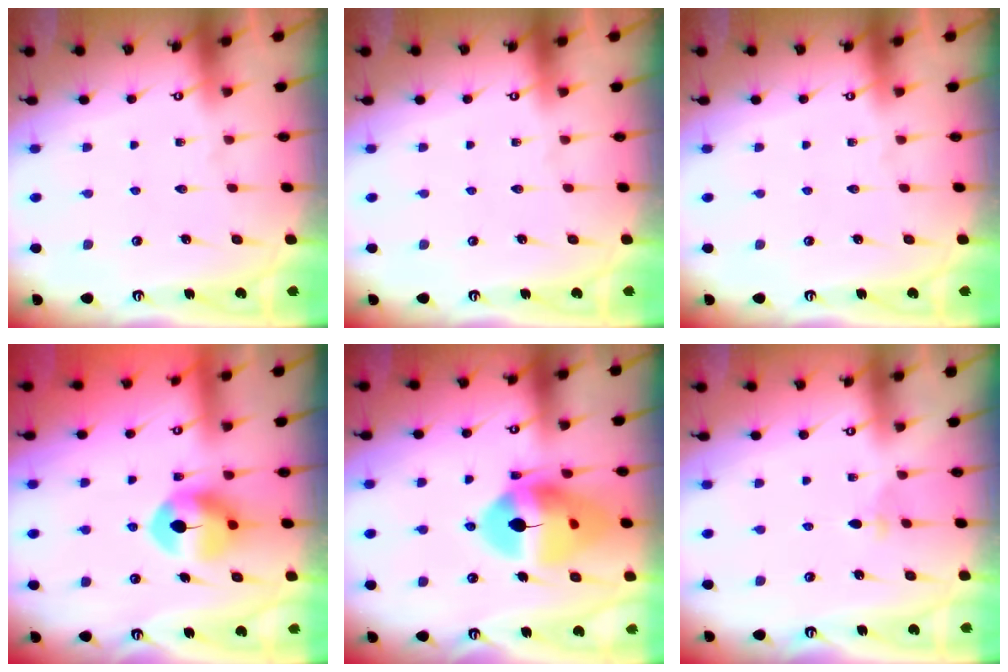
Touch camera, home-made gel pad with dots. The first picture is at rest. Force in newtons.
{"total": 0.0}
{"total": 0.0}
{"total": 10.4, "press": 10.4, "slide": 0.6}
{"total": 17.0, "press": 16.9, "slide": 2.0}
{"total": 2.7, "press": 2.6, "slide": 0.6}